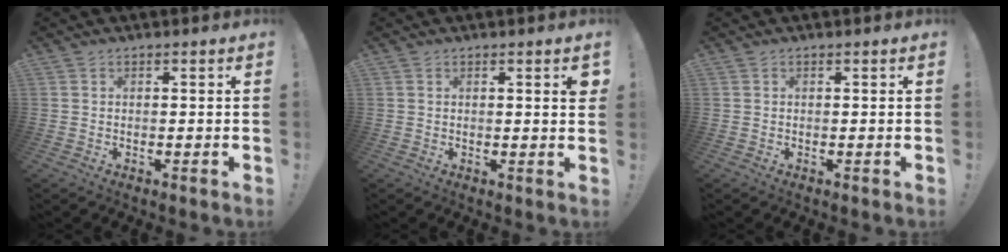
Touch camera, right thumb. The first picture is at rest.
{"total": 2.4, "force": [1.1, 0.1, 2.2], "torque": [-0.021, -0.006, 0.012]}
{"total": 0.0}